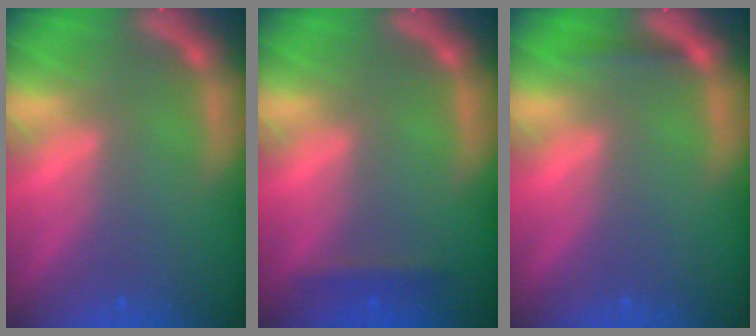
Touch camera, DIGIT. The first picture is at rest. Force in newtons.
{"total": 1.4}
{"total": 0.9}